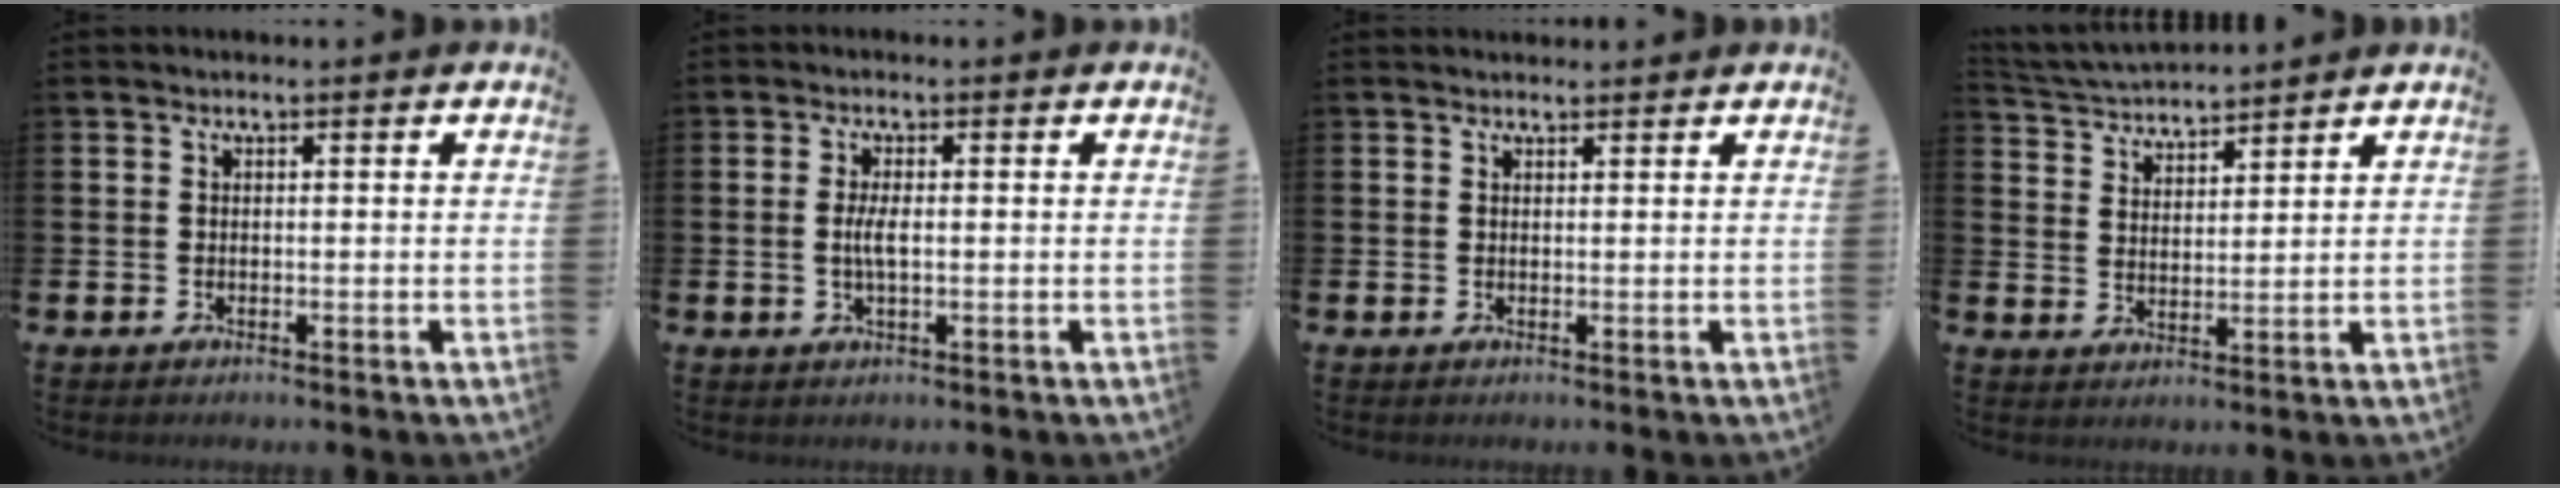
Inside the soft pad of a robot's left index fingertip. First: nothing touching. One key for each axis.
{"total": 2.6, "fx": 0.0, "fy": 0.8, "fz": 2.5, "tx": -0.040, "ty": -0.001, "tz": -0.003}
{"total": 0.8, "fx": 0.8, "fy": 0.2, "fz": 0.1, "tx": 0.013, "ty": -0.004, "tz": 0.012}
{"total": 4.3, "fx": 4.2, "fy": 0.7, "fz": 0.0, "tx": -0.017, "ty": -0.028, "tz": 0.074}